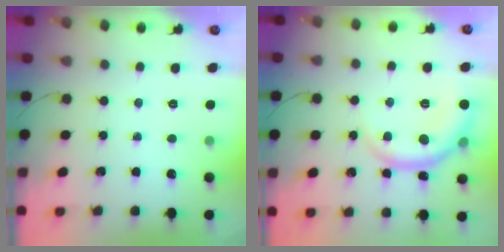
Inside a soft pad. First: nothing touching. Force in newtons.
{"total": 8.8, "press": 8.8, "slide": 0.2}